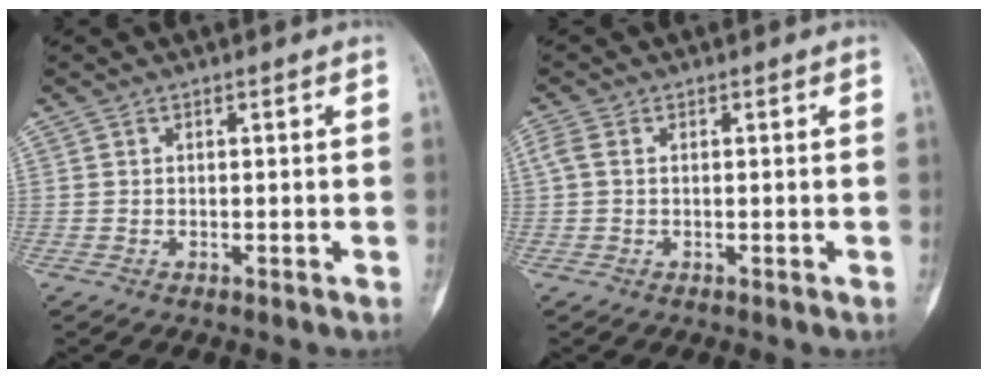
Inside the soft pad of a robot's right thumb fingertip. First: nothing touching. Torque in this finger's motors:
{"motor_torque": [-0.06, 0.48, 0.02, -0.02, -0.01]}